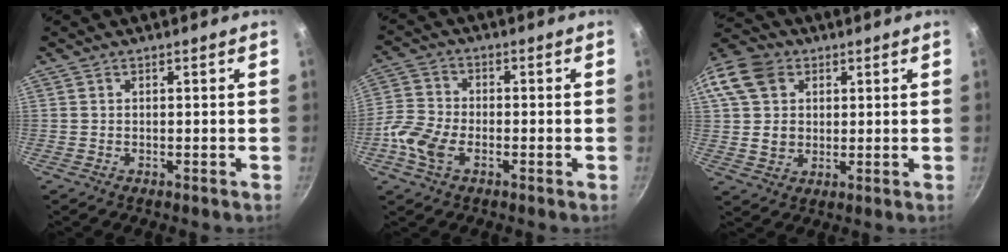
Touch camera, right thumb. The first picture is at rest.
{"total": 7.6, "force": [-3.0, 4.6, 5.4], "torque": [-0.118, 0.017, -0.072]}
{"total": 14.5, "force": [4.4, 11.7, 7.3], "torque": [-0.137, 0.011, 0.074]}